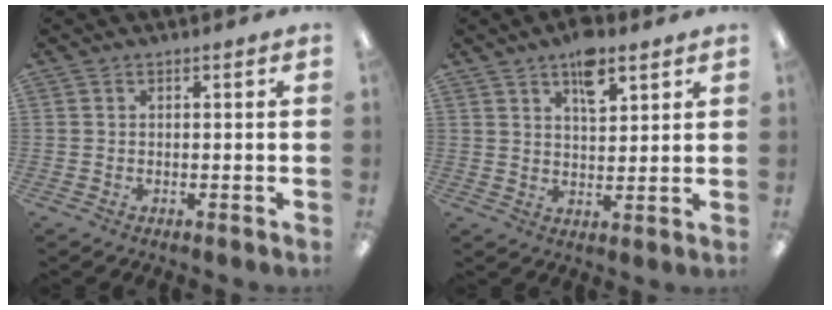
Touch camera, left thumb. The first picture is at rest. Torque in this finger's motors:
{"motor_torque": [0.99, 0.80, 0.64, -0.59, 0.05]}